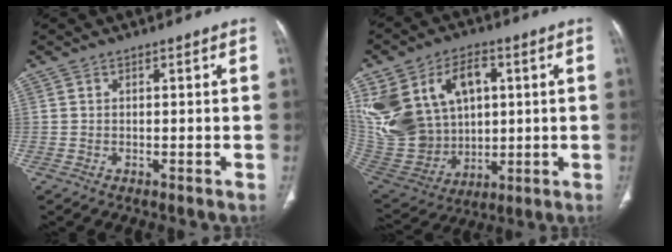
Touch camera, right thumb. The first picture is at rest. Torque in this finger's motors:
{"motor_torque": [-0.02, 0.80, 1.23, 1.09, 0.36]}